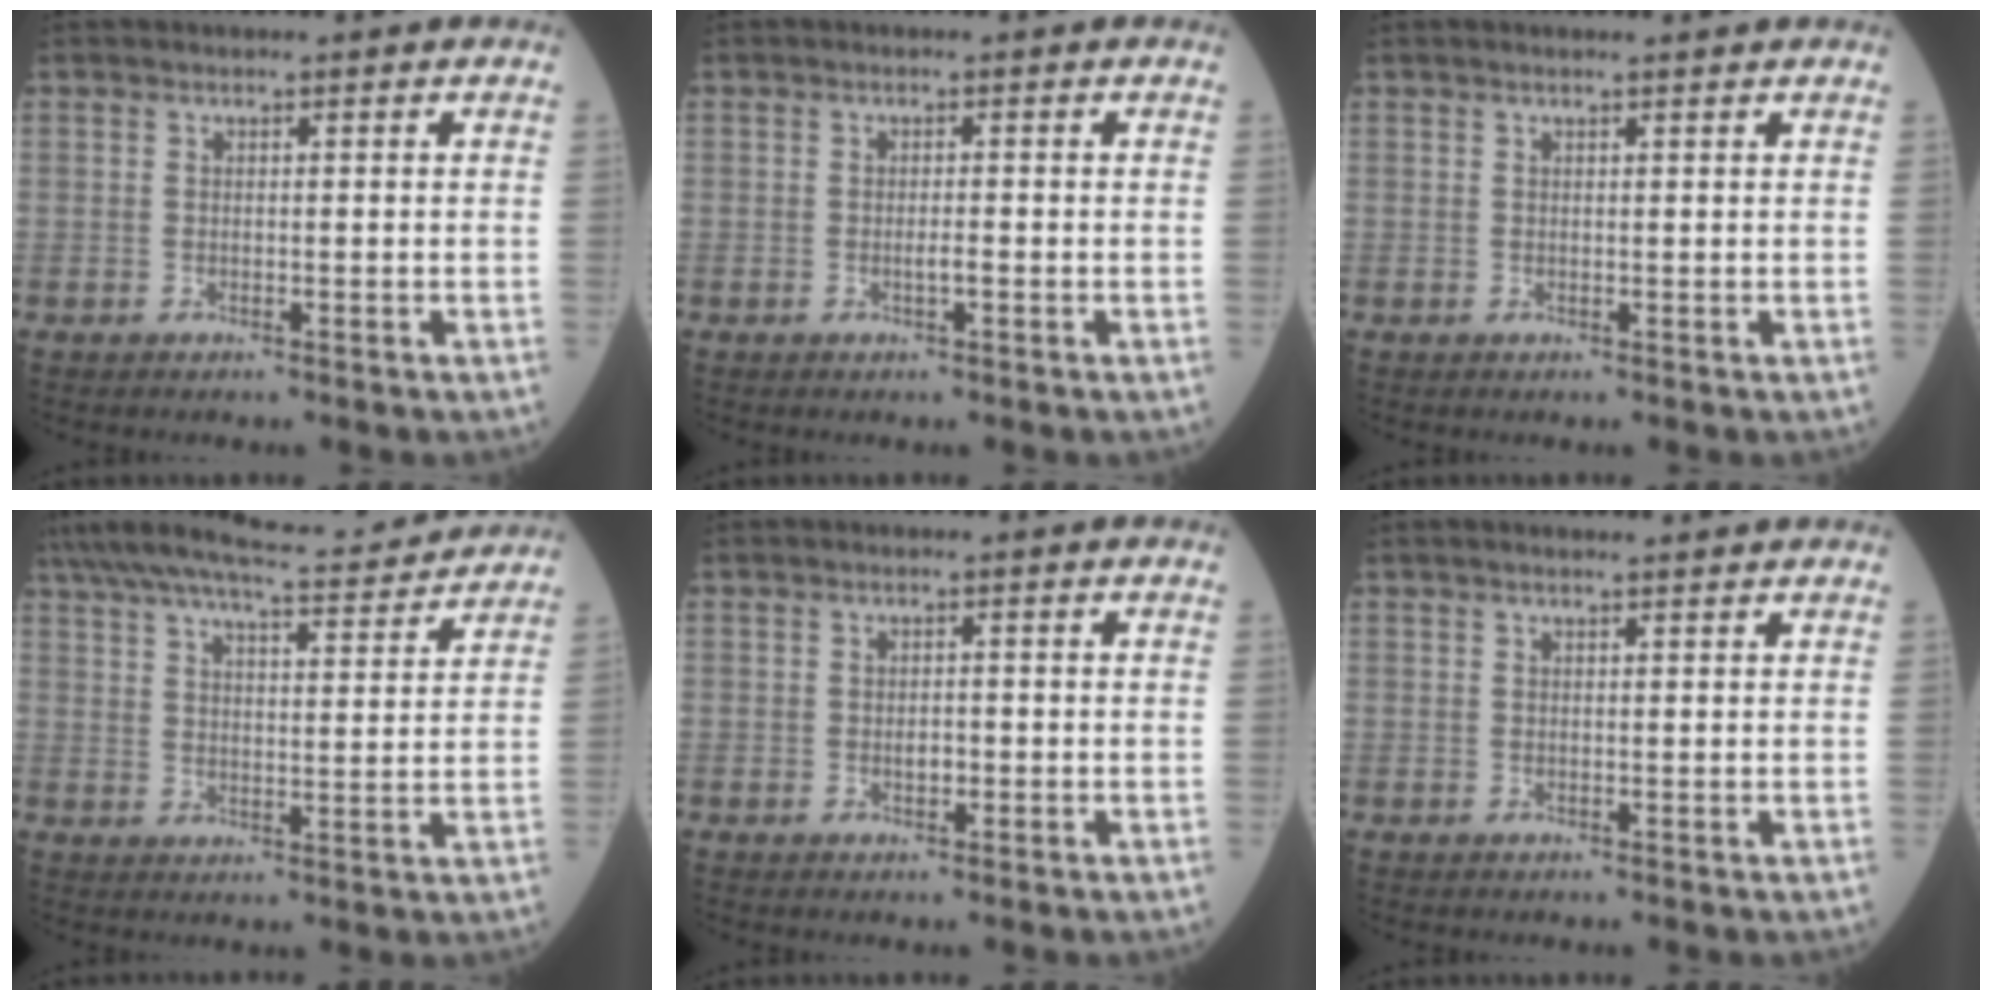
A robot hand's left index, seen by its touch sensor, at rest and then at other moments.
{"total": 1.1, "force": [-0.4, 0.1, 1.0], "torque": [-0.020, 0.000, -0.006]}
{"total": 1.8, "force": [1.6, -0.2, 0.8], "torque": [-0.011, 0.010, 0.024]}
{"total": 15.8, "force": [14.7, 1.2, 5.6], "torque": [-0.108, 0.018, 0.218]}
{"total": 1.4, "force": [-0.3, 0.8, 1.1], "torque": [-0.020, 0.001, -0.003]}
{"total": 2.6, "force": [2.3, -0.1, 1.2], "torque": [-0.016, 0.015, 0.032]}